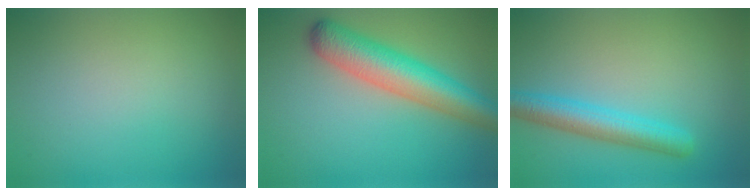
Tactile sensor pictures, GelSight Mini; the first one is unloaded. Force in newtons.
{"total": 7.0, "press": 7.0, "slide": 0.2}
{"total": 4.2, "press": 4.2, "slide": 0.1}